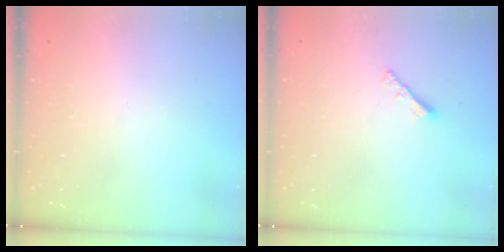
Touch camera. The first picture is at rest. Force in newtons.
{"total": 2.2, "press": 2.1, "slide": 0.6}